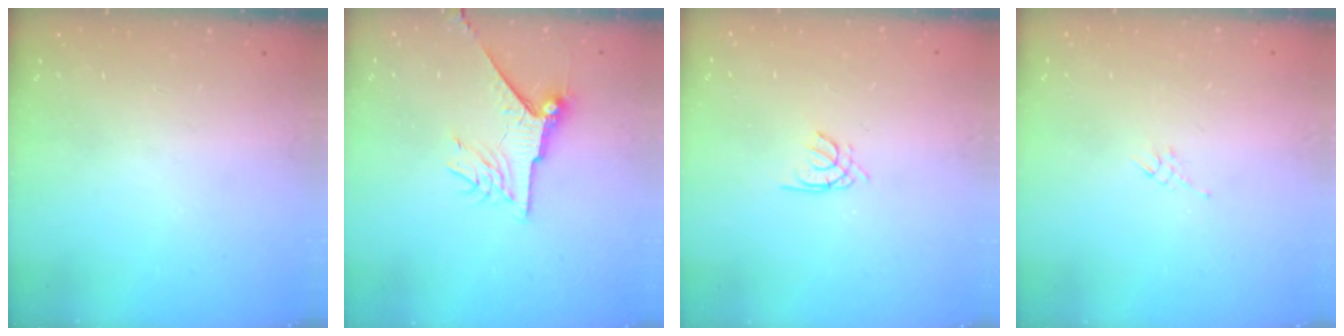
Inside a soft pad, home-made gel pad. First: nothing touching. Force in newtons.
{"total": 10.9, "press": 10.8, "slide": 1.3}
{"total": 1.7, "press": 1.6, "slide": 0.4}
{"total": 3.3, "press": 3.2, "slide": 0.8}